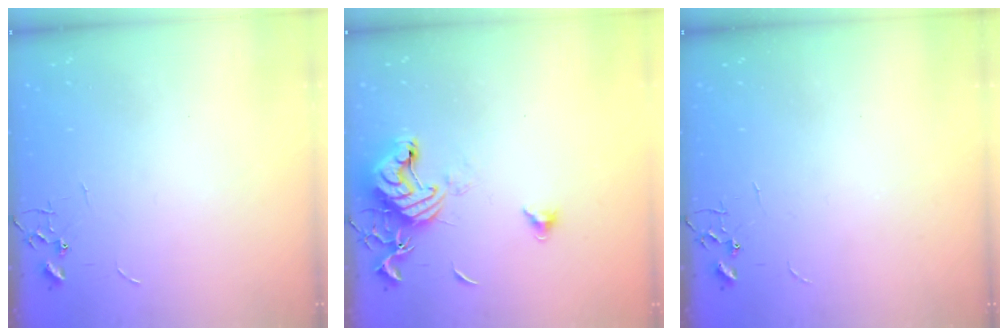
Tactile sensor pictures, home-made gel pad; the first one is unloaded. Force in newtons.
{"total": 13.9, "press": 13.8, "slide": 1.2}
{"total": 0.0}